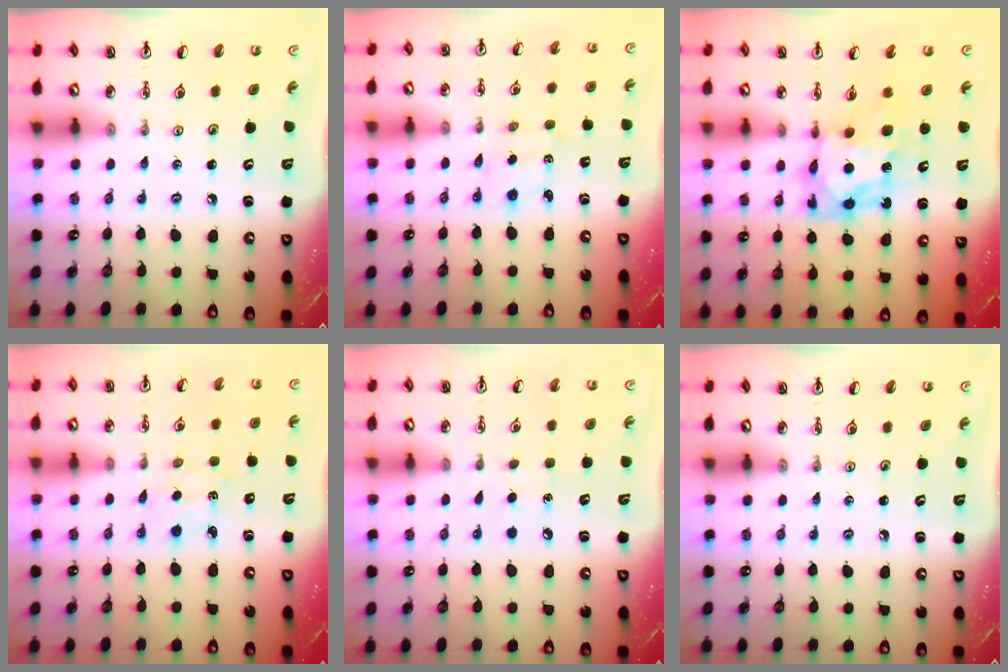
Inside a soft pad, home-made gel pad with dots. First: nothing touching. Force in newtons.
{"total": 1.5, "press": 1.3, "slide": 0.7}
{"total": 7.0, "press": 7.0, "slide": 0.8}
{"total": 2.5, "press": 2.5, "slide": 0.3}
{"total": 5.8, "press": 5.8, "slide": 0.7}
{"total": 0.0}